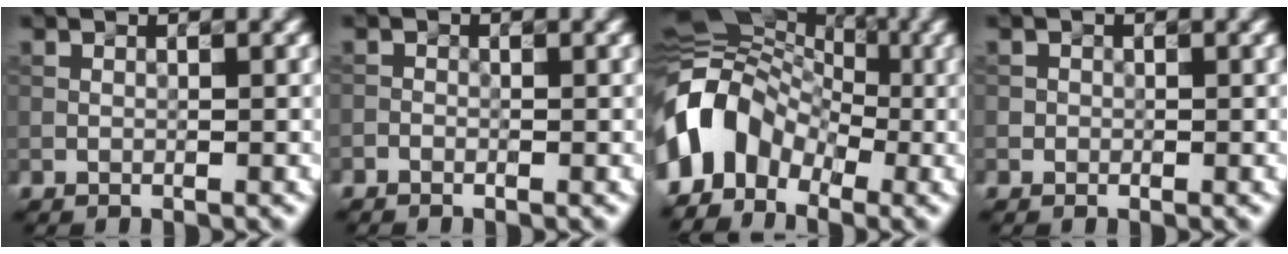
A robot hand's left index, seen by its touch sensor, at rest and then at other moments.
{"total": 0.6, "force": [-0.5, 0.2, 0.1], "torque": [0.002, -0.002, -0.012]}
{"total": 8.5, "force": [-3.1, 6.3, 4.9], "torque": [-0.084, 0.013, -0.073]}
{"total": 0.7, "force": [-0.1, 0.7, 0.0], "torque": [0.005, -0.005, -0.004]}